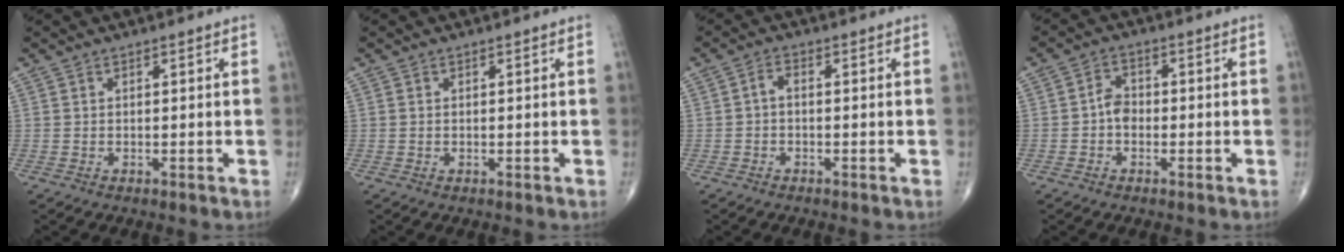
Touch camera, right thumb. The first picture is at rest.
{"total": 0.0}
{"total": 1.9, "force": [-0.4, 1.0, 1.5], "torque": [-0.023, 0.010, -0.013]}
{"total": 3.3, "force": [-0.8, 2.4, 2.0], "torque": [-0.021, 0.015, -0.025]}